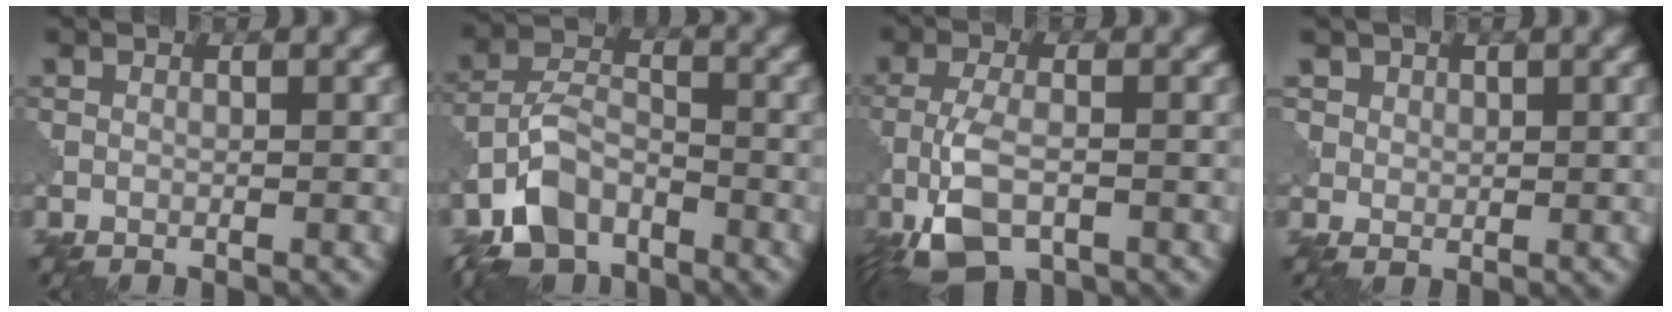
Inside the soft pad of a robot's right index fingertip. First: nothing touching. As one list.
[{"total": 7.0, "force": [-4.8, 3.7, 3.5], "torque": [-0.066, 0.004, -0.102]}, {"total": 5.9, "force": [-3.0, 2.4, 4.5], "torque": [-0.101, -0.004, -0.065]}, {"total": 2.8, "force": [1.5, 2.2, 0.9], "torque": [-0.031, -0.005, 0.039]}]